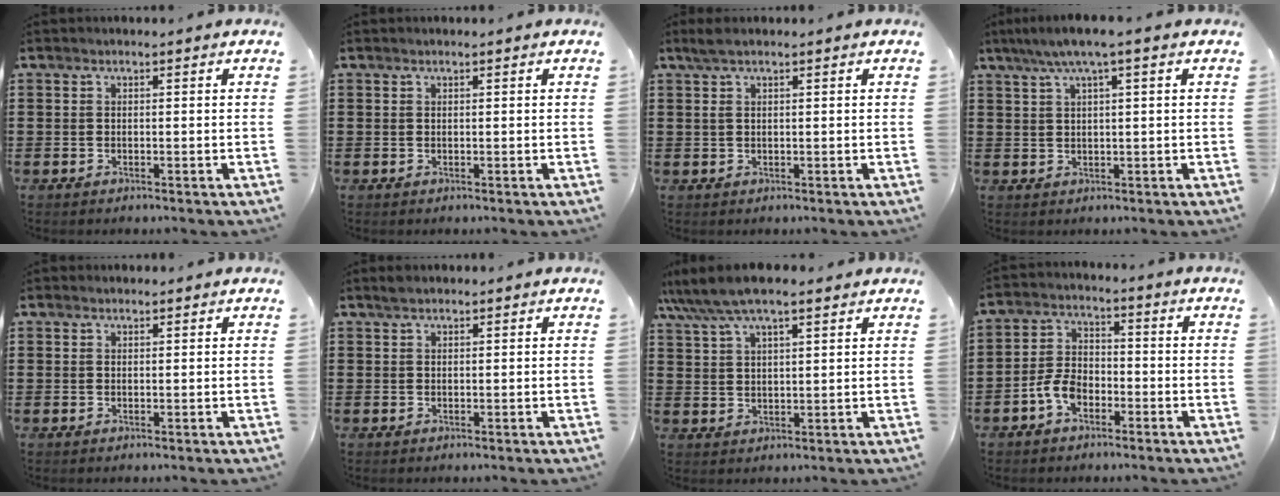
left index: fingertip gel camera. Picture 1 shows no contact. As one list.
[{"total": 0.0}, {"total": 1.7, "force": [0.6, 0.3, 1.6], "torque": [-0.032, 0.001, 0.011]}, {"total": 4.7, "force": [2.2, 0.2, 4.1], "torque": [-0.085, 0.004, 0.034]}, {"total": 0.6, "force": [0.6, 0.2, 0.1], "torque": [-0.003, 0.002, 0.012]}, {"total": 1.3, "force": [1.0, 0.4, 0.6], "torque": [-0.014, 0.001, 0.019]}, {"total": 6.4, "force": [5.0, 1.6, 3.5], "torque": [-0.081, -0.003, 0.091]}, {"total": 5.2, "force": [-2.6, 3.0, 3.4], "torque": [-0.087, 0.004, -0.057]}]